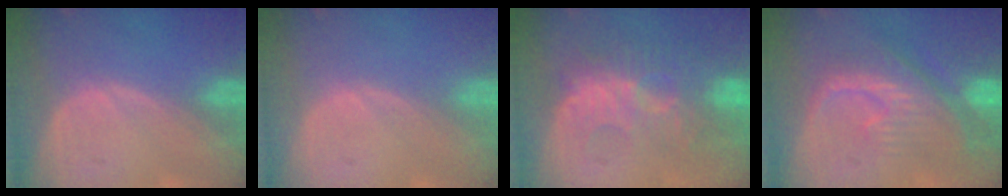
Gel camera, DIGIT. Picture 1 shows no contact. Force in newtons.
{"total": 0.0}
{"total": 9.9, "press": 9.1, "slide": 3.7}
{"total": 10.3, "press": 9.1, "slide": 4.9}